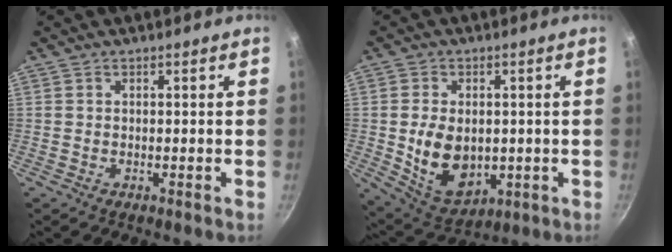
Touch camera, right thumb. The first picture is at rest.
{"total": 11.9, "force": [-0.4, 8.4, 8.5], "torque": [-0.129, -0.012, 0.015]}